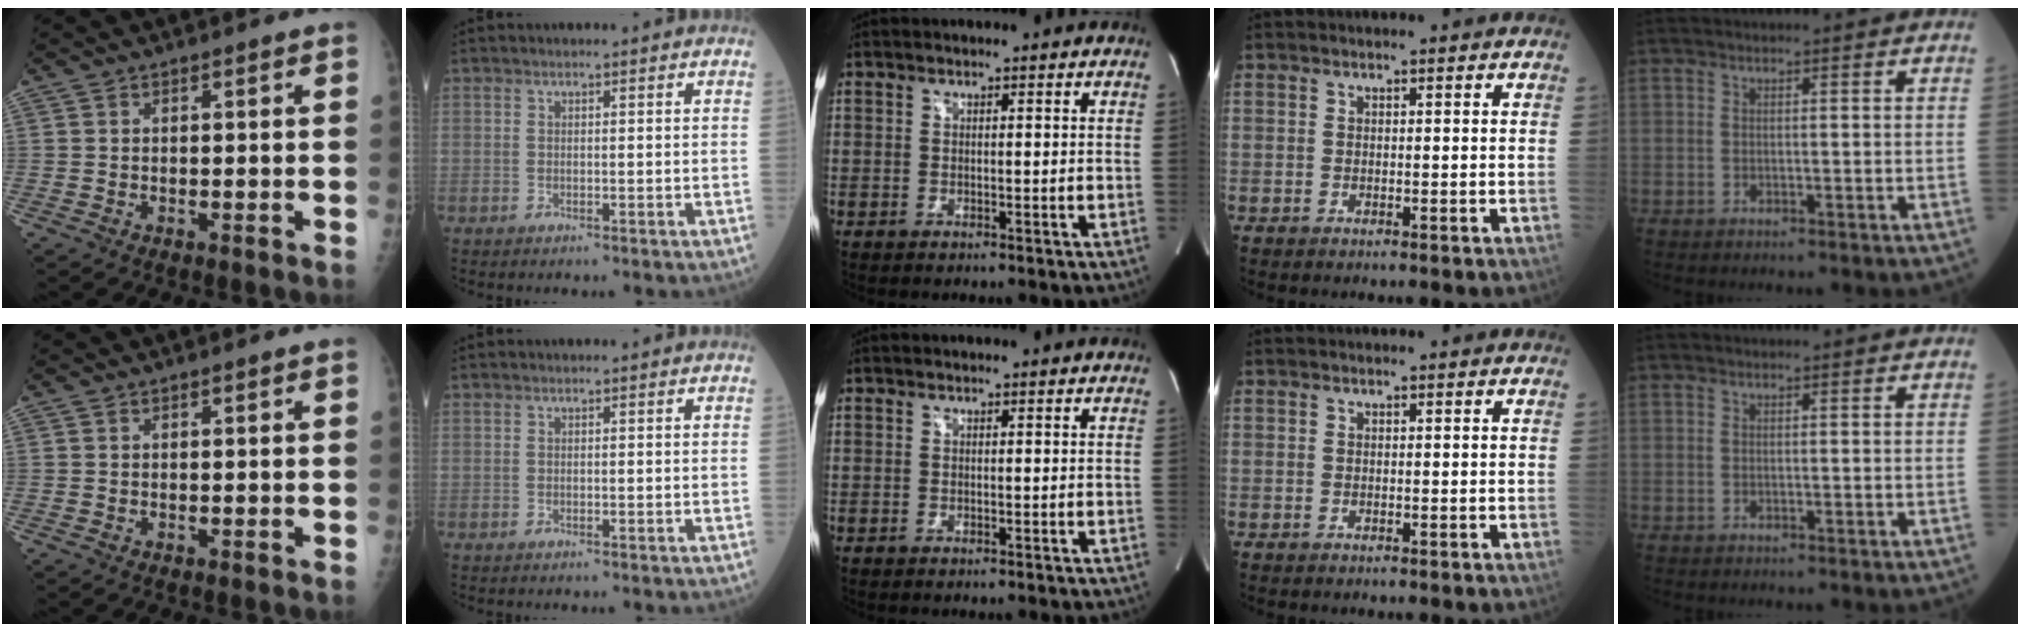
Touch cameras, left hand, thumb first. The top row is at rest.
{}